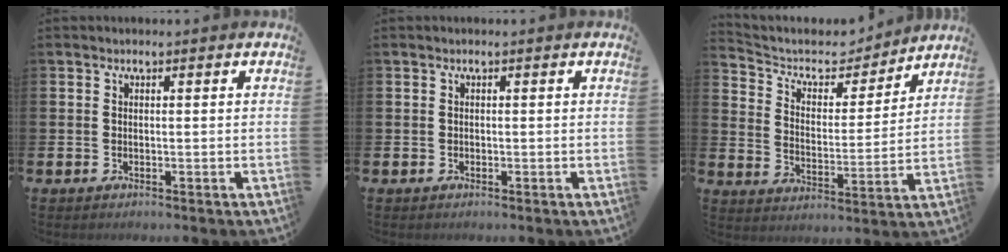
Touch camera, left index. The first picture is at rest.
{"total": 0.0}
{"total": 6.6, "force": [5.8, 2.8, 1.3], "torque": [-0.057, -0.045, 0.094]}